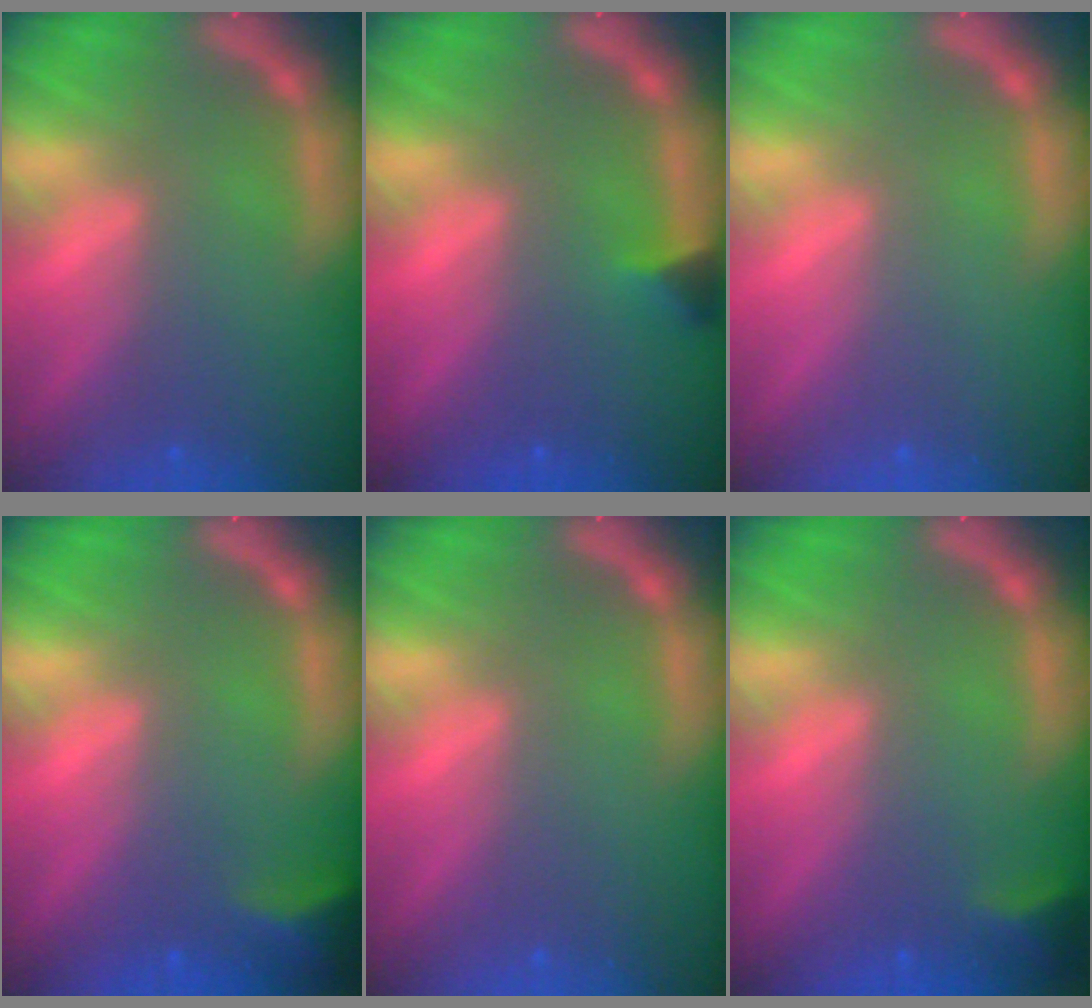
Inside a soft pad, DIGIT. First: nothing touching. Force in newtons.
{"total": 1.4}
{"total": 0.0}
{"total": 2.9}
{"total": 0.0}
{"total": 1.9}